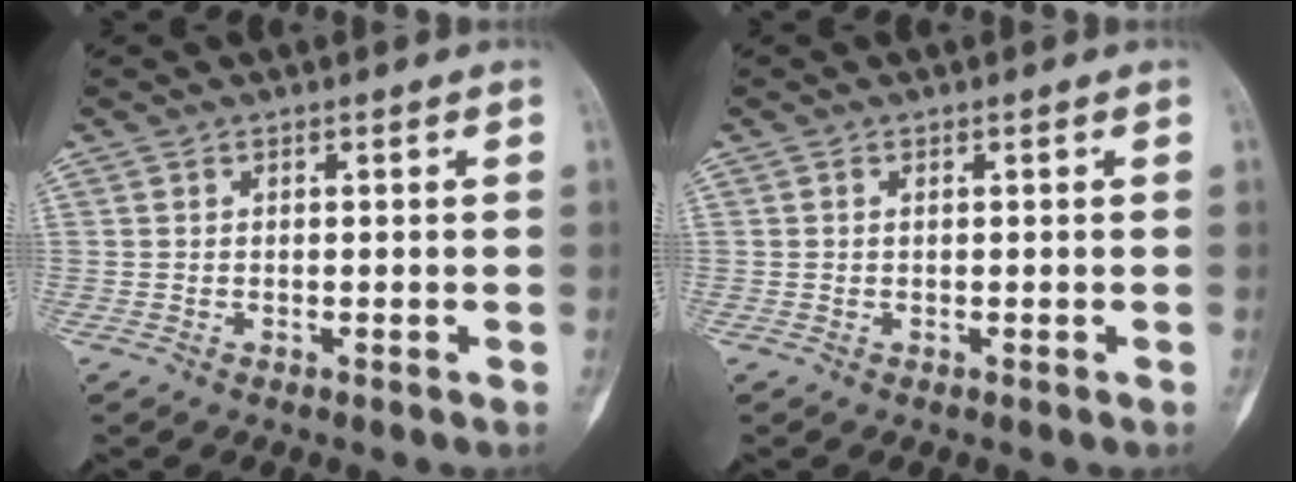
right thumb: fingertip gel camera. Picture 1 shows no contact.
{"total": 0.0}